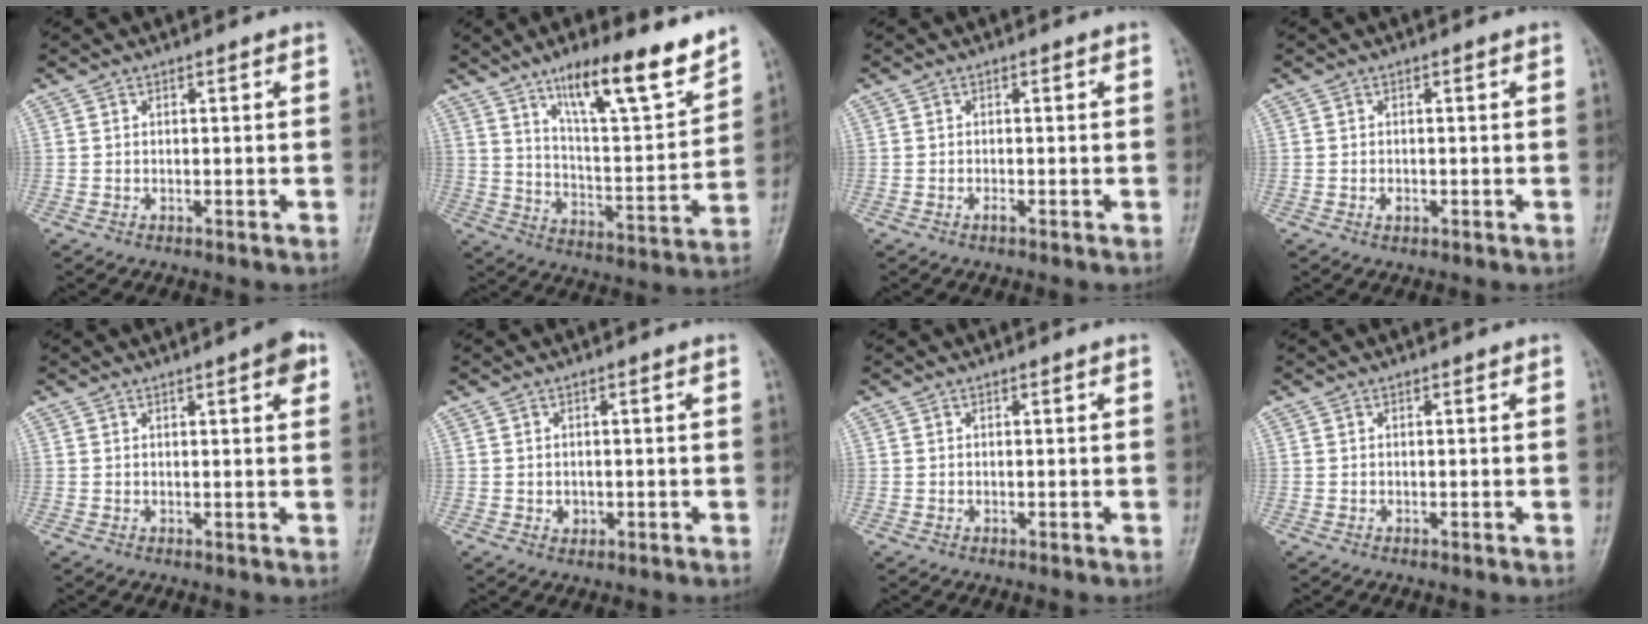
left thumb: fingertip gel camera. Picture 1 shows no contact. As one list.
[{"total": 16.9, "force": [11.8, 3.7, 11.5], "torque": [-0.157, -0.071, 0.199]}, {"total": 0.8, "force": [-0.4, 0.2, 0.6], "torque": [-0.012, 0.004, -0.006]}, {"total": 1.2, "force": [-0.4, 0.7, 0.9], "torque": [-0.013, 0.005, -0.005]}, {"total": 4.0, "force": [1.9, 0.9, 3.4], "torque": [-0.037, -0.002, 0.021]}, {"total": 1.6, "force": [-0.3, 1.3, 0.9], "torque": [-0.006, 0.002, 0.000]}, {"total": 0.0}, {"total": 0.0}]